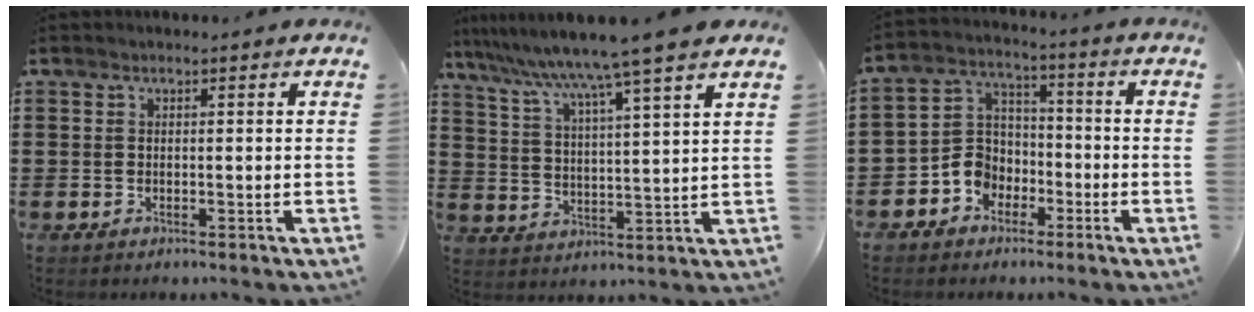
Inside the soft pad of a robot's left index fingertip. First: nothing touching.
{"total": 7.5, "force": [6.3, -2.0, 3.6], "torque": [-0.095, -0.047, 0.097]}
{"total": 6.0, "force": [-2.9, 5.0, 1.6], "torque": [-0.062, 0.005, -0.063]}